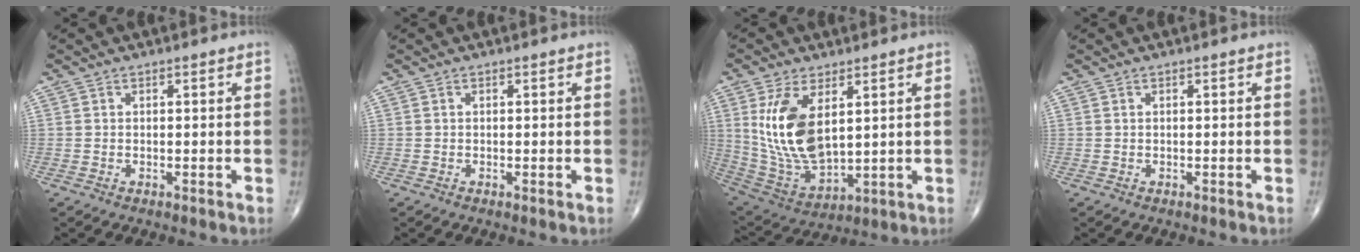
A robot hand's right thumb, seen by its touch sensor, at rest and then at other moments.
{"total": 0.0}
{"total": 15.3, "force": [4.0, 7.8, 12.5], "torque": [-0.238, -0.022, 0.099]}
{"total": 0.0}